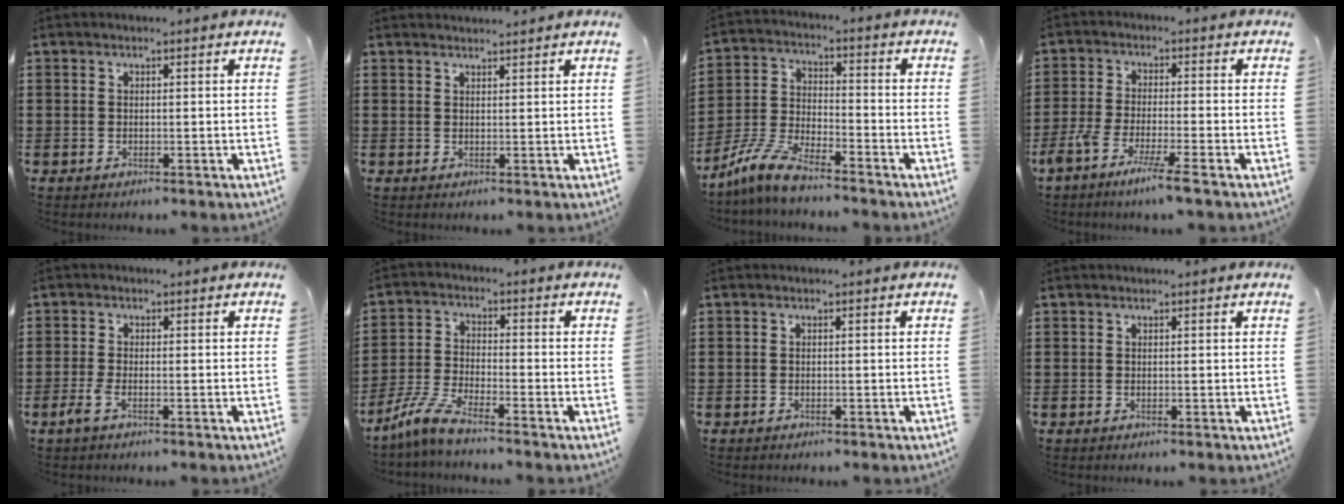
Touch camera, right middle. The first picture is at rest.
{"total": 1.3, "force": [1.3, 0.0, 0.0], "torque": [-0.003, 0.001, 0.025]}
{"total": 8.2, "force": [-7.0, 1.0, 4.1], "torque": [-0.102, -0.003, -0.141]}
{"total": 5.6, "force": [-4.2, -0.3, 3.6], "torque": [-0.080, -0.018, -0.079]}
{"total": 2.4, "force": [-1.2, 0.5, 2.0], "torque": [-0.057, -0.010, -0.028]}
{"total": 7.4, "force": [-6.2, 0.7, 3.9], "torque": [-0.101, -0.011, -0.126]}
{"total": 0.5, "force": [-0.5, -0.1, 0.0], "torque": [-0.001, -0.002, -0.010]}
{"total": 0.0}